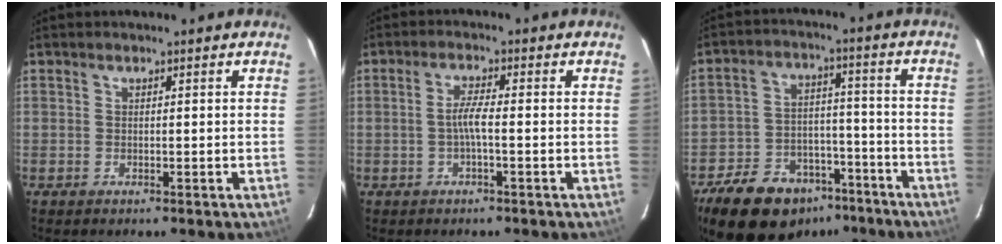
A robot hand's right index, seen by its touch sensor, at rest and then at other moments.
{"total": 2.9, "force": [-0.8, 0.1, 2.8], "torque": [-0.057, 0.004, -0.016]}
{"total": 18.5, "force": [-12.8, 10.7, 8.0], "torque": [-0.188, 0.026, -0.183]}